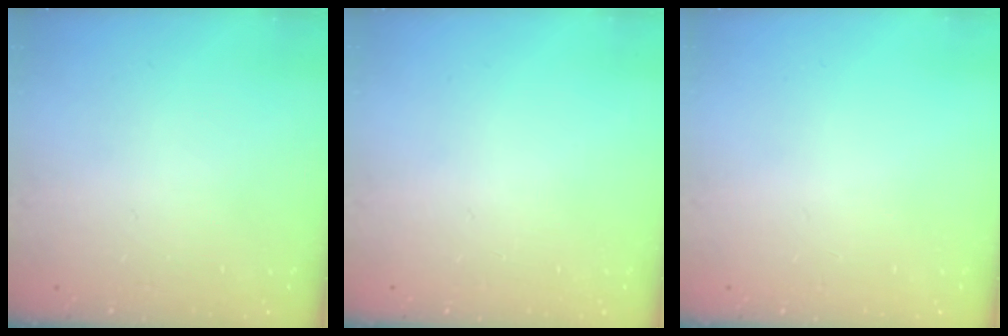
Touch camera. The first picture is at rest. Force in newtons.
{"total": 0.0}
{"total": 0.0}